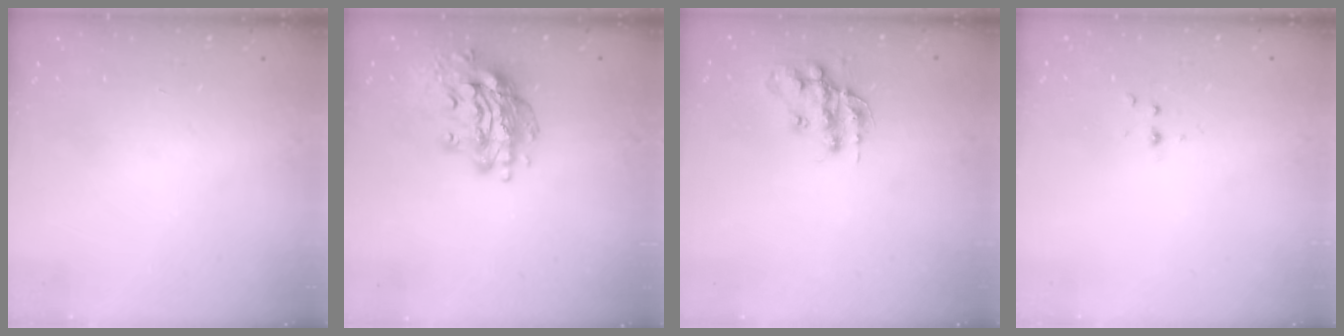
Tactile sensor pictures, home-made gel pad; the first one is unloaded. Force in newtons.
{"total": 15.9, "press": 15.9, "slide": 1.5}
{"total": 14.0, "press": 14.0, "slide": 0.7}
{"total": 3.1, "press": 2.7, "slide": 1.6}